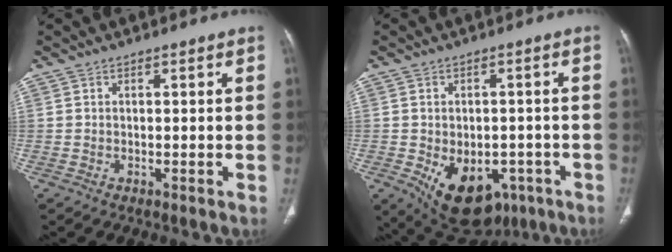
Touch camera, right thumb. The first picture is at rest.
{"total": 14.6, "force": [-5.8, 9.6, 9.3], "torque": [-0.126, 0.008, -0.063]}